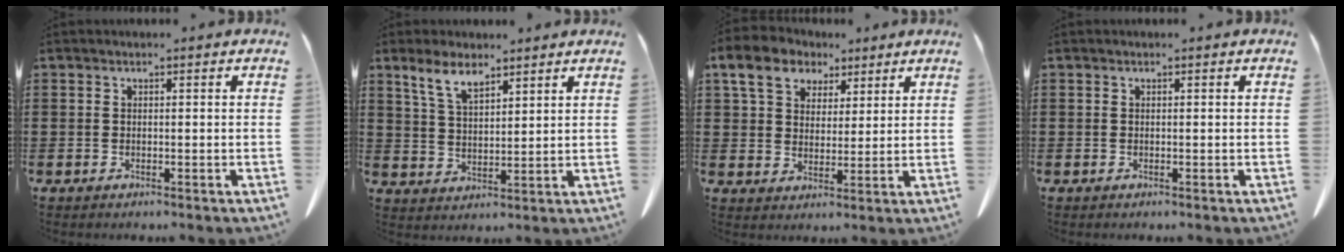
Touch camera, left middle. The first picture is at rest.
{"total": 6.1, "force": [4.4, 2.4, 3.5], "torque": [-0.082, -0.001, 0.081]}
{"total": 8.0, "force": [4.7, 5.5, 3.4], "torque": [-0.087, 0.003, 0.086]}
{"total": 0.0}